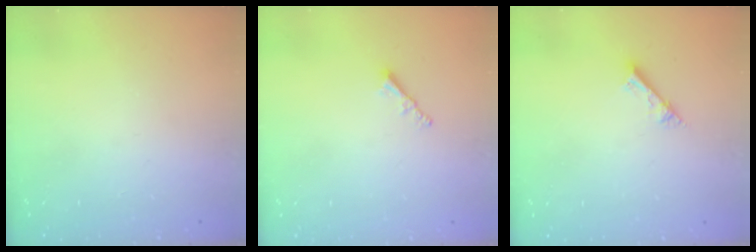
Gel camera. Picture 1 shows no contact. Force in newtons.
{"total": 1.9, "press": 1.9, "slide": 0.5}
{"total": 2.4, "press": 2.4, "slide": 0.1}